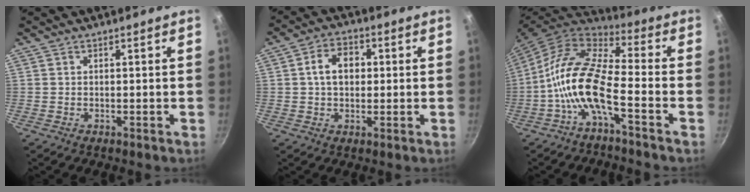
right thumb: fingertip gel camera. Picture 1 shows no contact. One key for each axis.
{"total": 6.9, "fx": 0.8, "fy": 5.1, "fz": 4.7, "tx": -0.058, "ty": 0.013, "tz": 0.006}
{"total": 13.3, "fx": -4.4, "fy": 4.5, "fz": 11.7, "tx": -0.231, "ty": 0.043, "tz": -0.102}